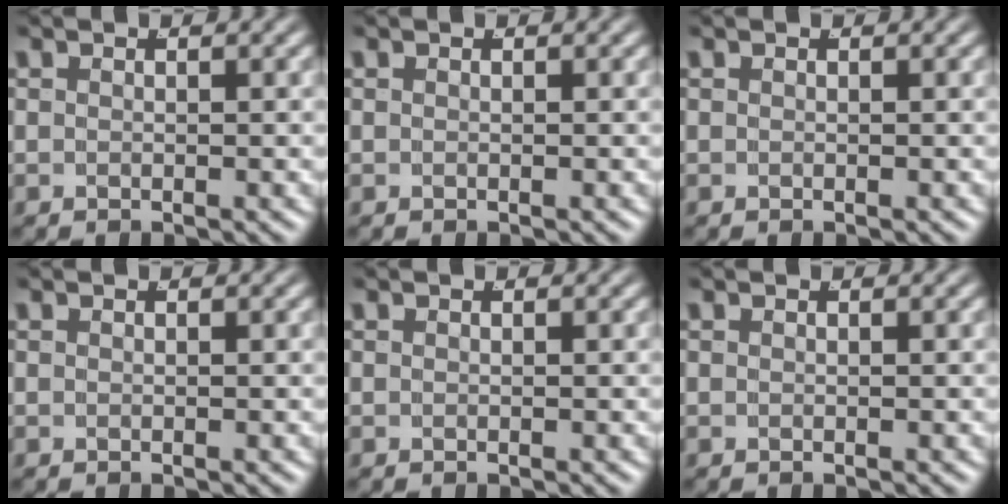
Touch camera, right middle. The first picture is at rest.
{"total": 0.0}
{"total": 0.0}
{"total": 0.0}
{"total": 0.0}
{"total": 0.0}